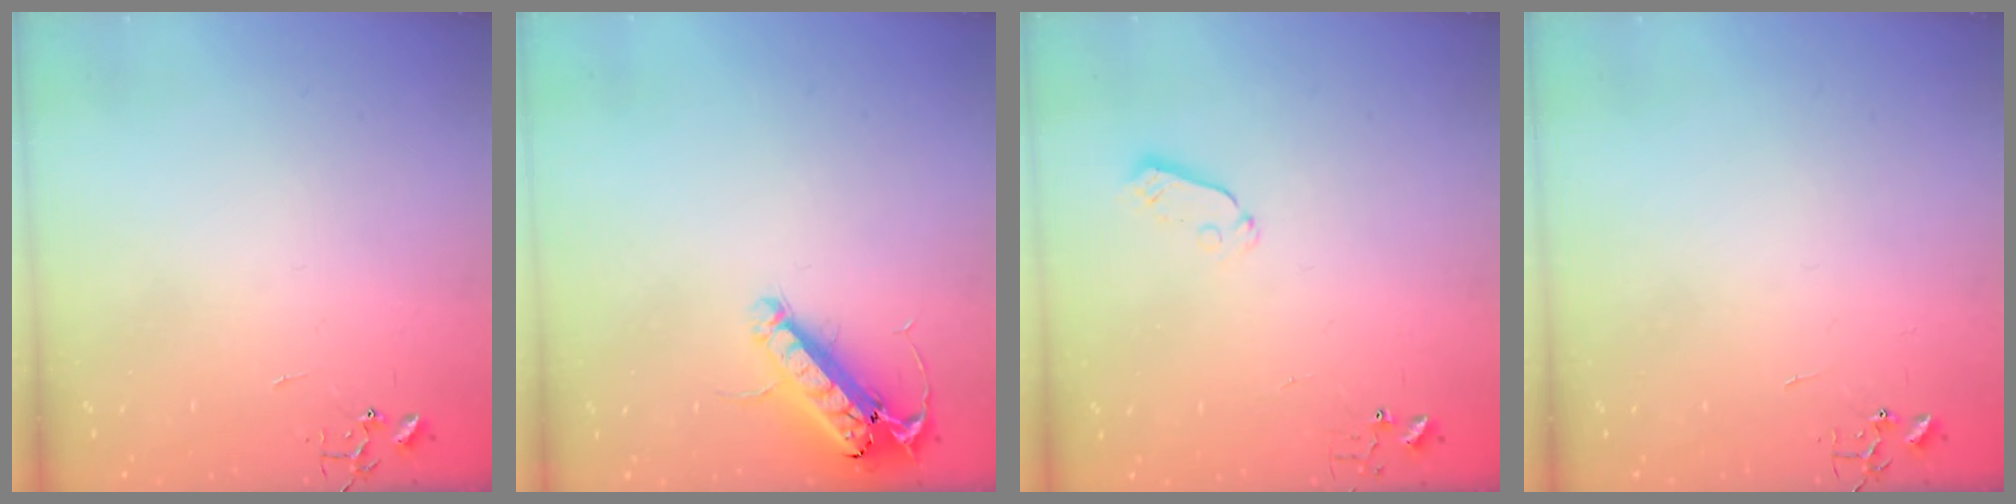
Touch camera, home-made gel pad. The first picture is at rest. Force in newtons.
{"total": 14.7, "press": 14.4, "slide": 2.7}
{"total": 5.0, "press": 5.0, "slide": 0.4}
{"total": 0.0}